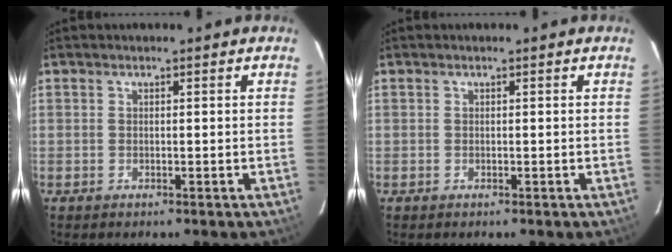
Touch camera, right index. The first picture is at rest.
{"total": 0.0}